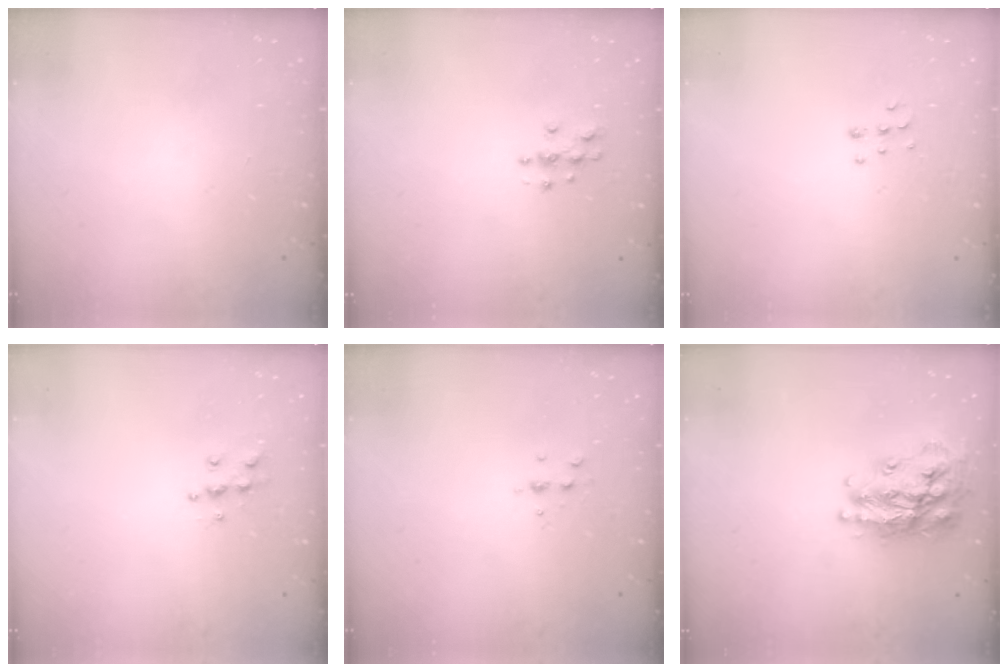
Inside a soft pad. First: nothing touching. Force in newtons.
{"total": 3.8, "press": 3.8, "slide": 0.5}
{"total": 5.8, "press": 5.8, "slide": 0.4}
{"total": 6.4, "press": 6.4, "slide": 0.6}
{"total": 4.7, "press": 4.6, "slide": 1.0}
{"total": 21.9, "press": 21.8, "slide": 1.8}